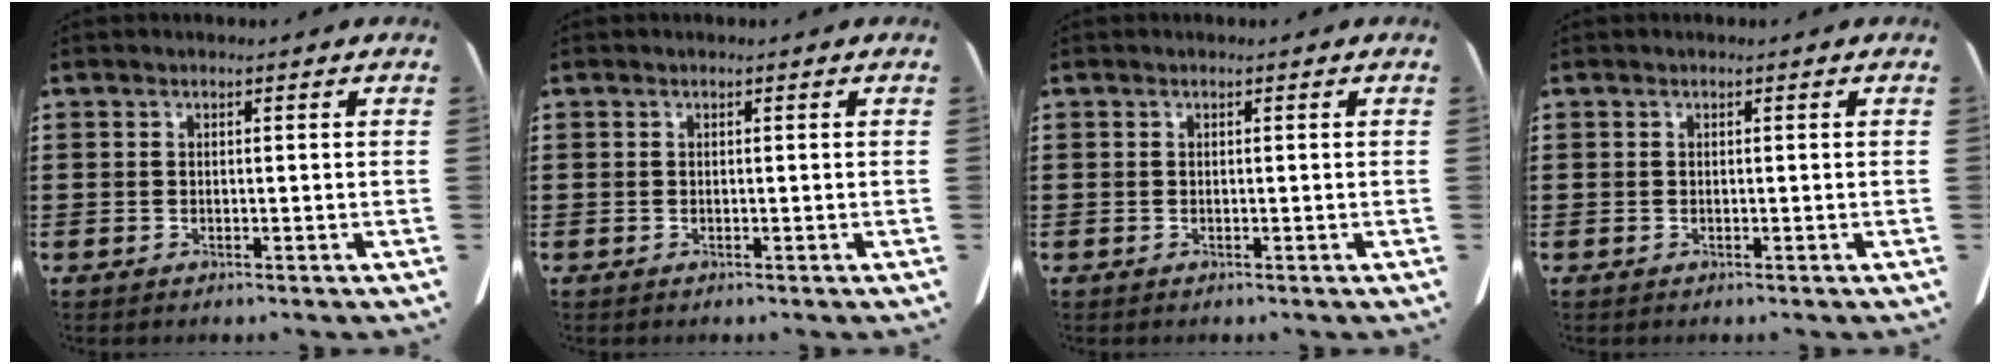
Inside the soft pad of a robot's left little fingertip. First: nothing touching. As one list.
[{"total": 0.0}, {"total": 0.0}, {"total": 0.0}]